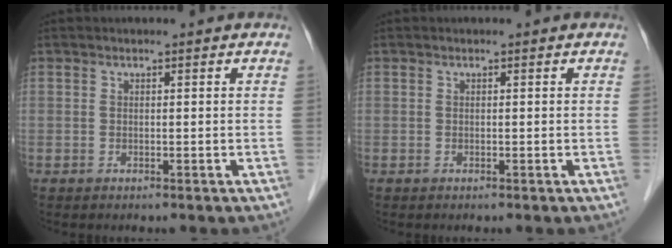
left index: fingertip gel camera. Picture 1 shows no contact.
{"total": 0.0}